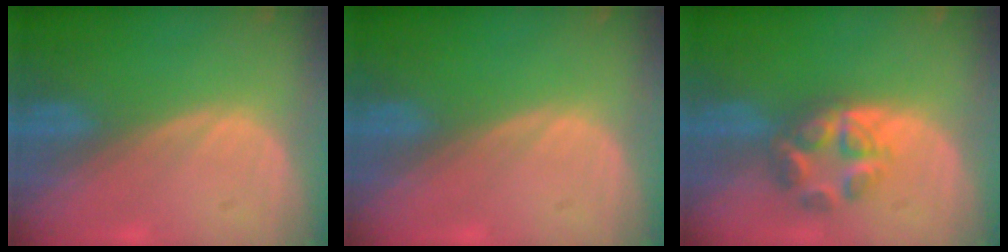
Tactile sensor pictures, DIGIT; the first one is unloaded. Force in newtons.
{"total": 0.0}
{"total": 5.9, "press": 5.5, "slide": 2.2}